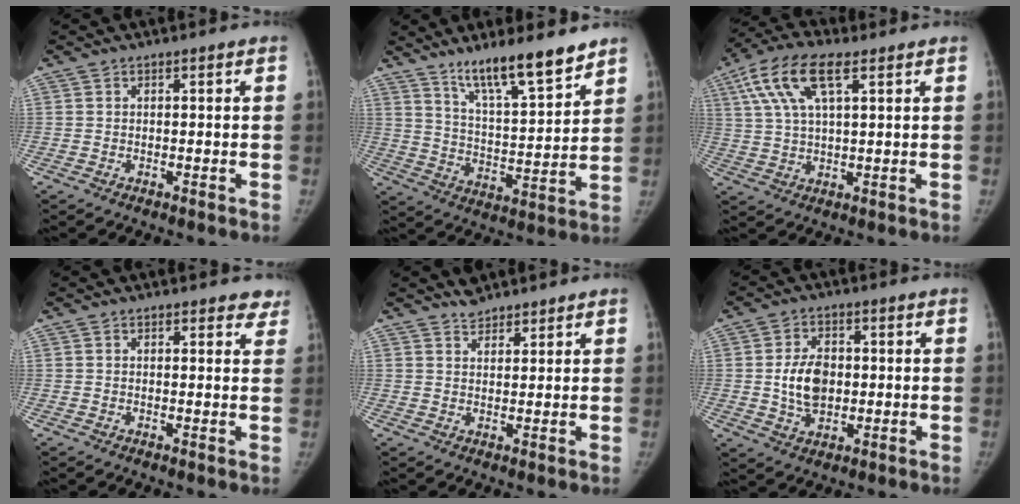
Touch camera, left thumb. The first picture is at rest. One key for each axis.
{"total": 14.4, "fx": 11.0, "fy": 2.6, "fz": 9.1, "tx": -0.133, "ty": -0.073, "tz": 0.192}
{"total": 12.5, "fx": 5.5, "fy": 5.0, "fz": 10.0, "tx": -0.206, "ty": 0.012, "tz": 0.101}
{"total": 3.6, "fx": 3.1, "fy": 1.5, "fz": 1.1, "tx": 0.023, "ty": -0.010, "tz": 0.023}
{"total": 3.2, "fx": 3.0, "fy": 1.2, "fz": 0.4, "tx": 0.008, "ty": -0.012, "tz": 0.048}
{"total": 8.2, "fx": 0.3, "fy": 5.6, "fz": 6.0, "tx": -0.094, "ty": -0.001, "tz": 0.009}